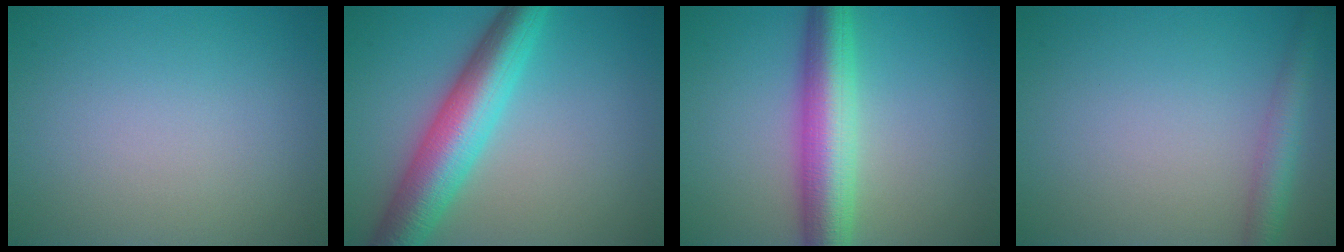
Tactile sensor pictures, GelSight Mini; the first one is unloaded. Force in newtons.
{"total": 7.8, "press": 7.8, "slide": 0.1}
{"total": 7.1, "press": 7.1, "slide": 0.0}
{"total": 2.9, "press": 2.9, "slide": 0.1}